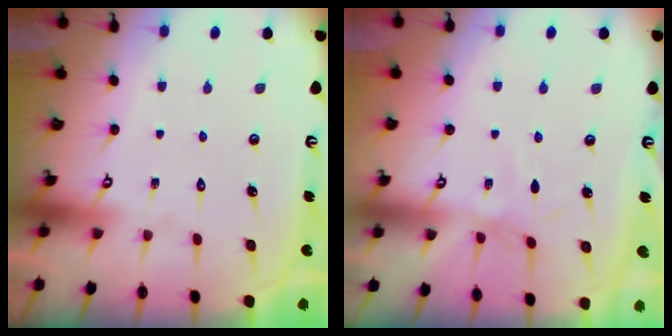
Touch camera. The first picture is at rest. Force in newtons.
{"total": 2.2, "press": 2.2, "slide": 0.3}